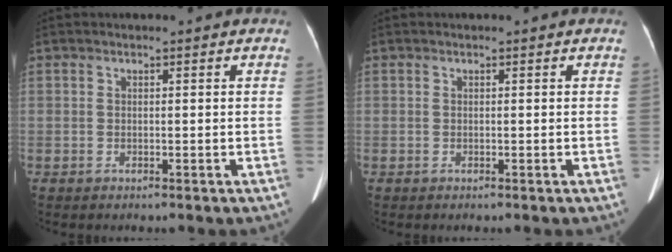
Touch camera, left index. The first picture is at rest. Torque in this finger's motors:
{"motor_torque": [0.11, 0.15, 0.07, 0.02]}